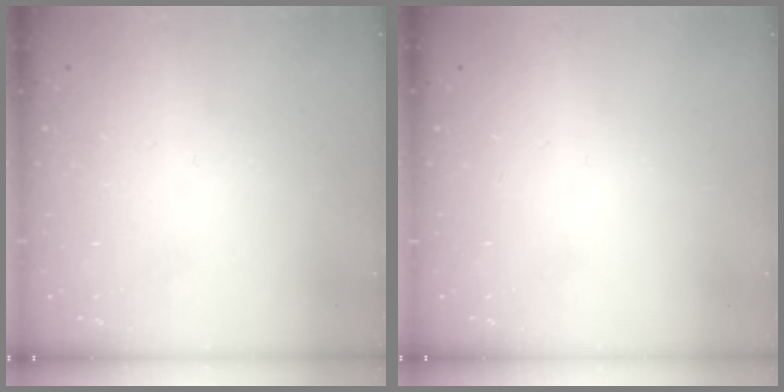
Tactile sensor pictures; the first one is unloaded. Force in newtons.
{"total": 0.0}